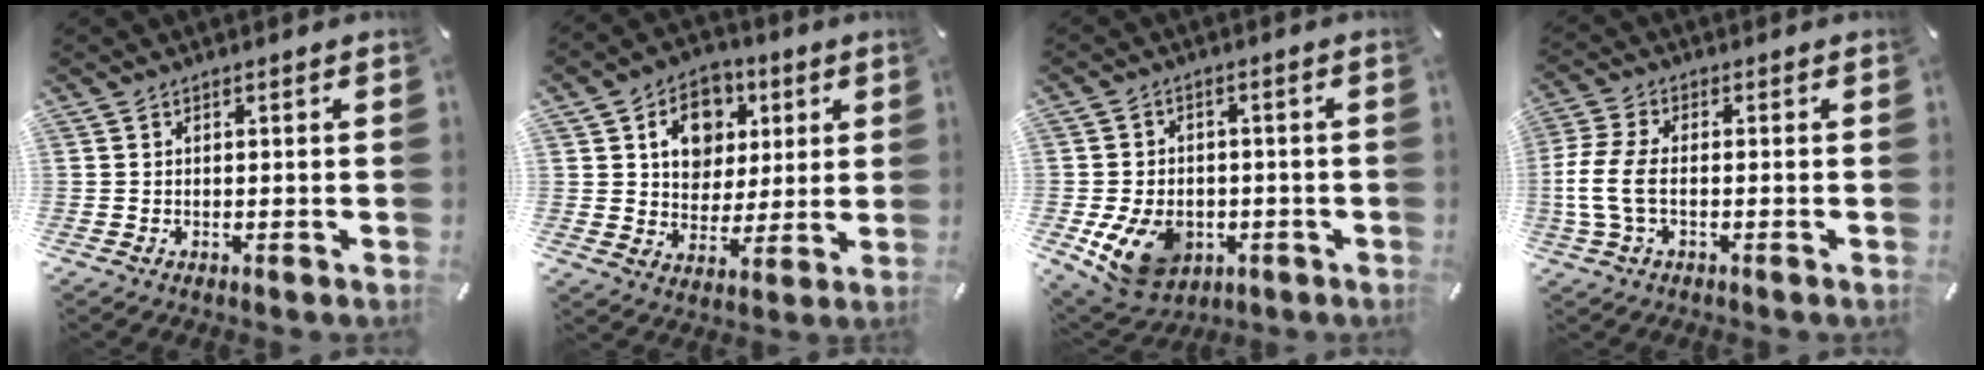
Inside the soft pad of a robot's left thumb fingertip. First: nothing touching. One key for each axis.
{"total": 11.1, "fx": 3.8, "fy": 9.5, "fz": 4.2, "tx": -0.062, "ty": -0.007, "tz": 0.072}
{"total": 11.5, "fx": -3.8, "fy": 8.7, "fz": 6.6, "tx": -0.131, "ty": 0.016, "tz": -0.062}
{"total": 7.8, "fx": -1.5, "fy": 3.8, "fz": 6.6, "tx": -0.148, "ty": -0.006, "tz": -0.028}